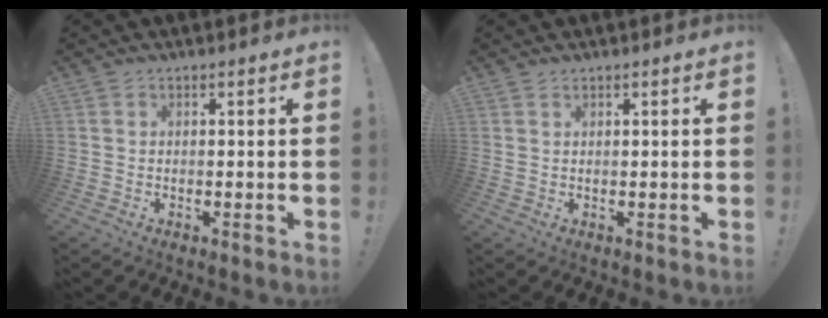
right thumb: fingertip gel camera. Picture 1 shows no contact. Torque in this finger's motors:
{"motor_torque": [0.12, 0.08, 0.20, 0.02, 0.03]}